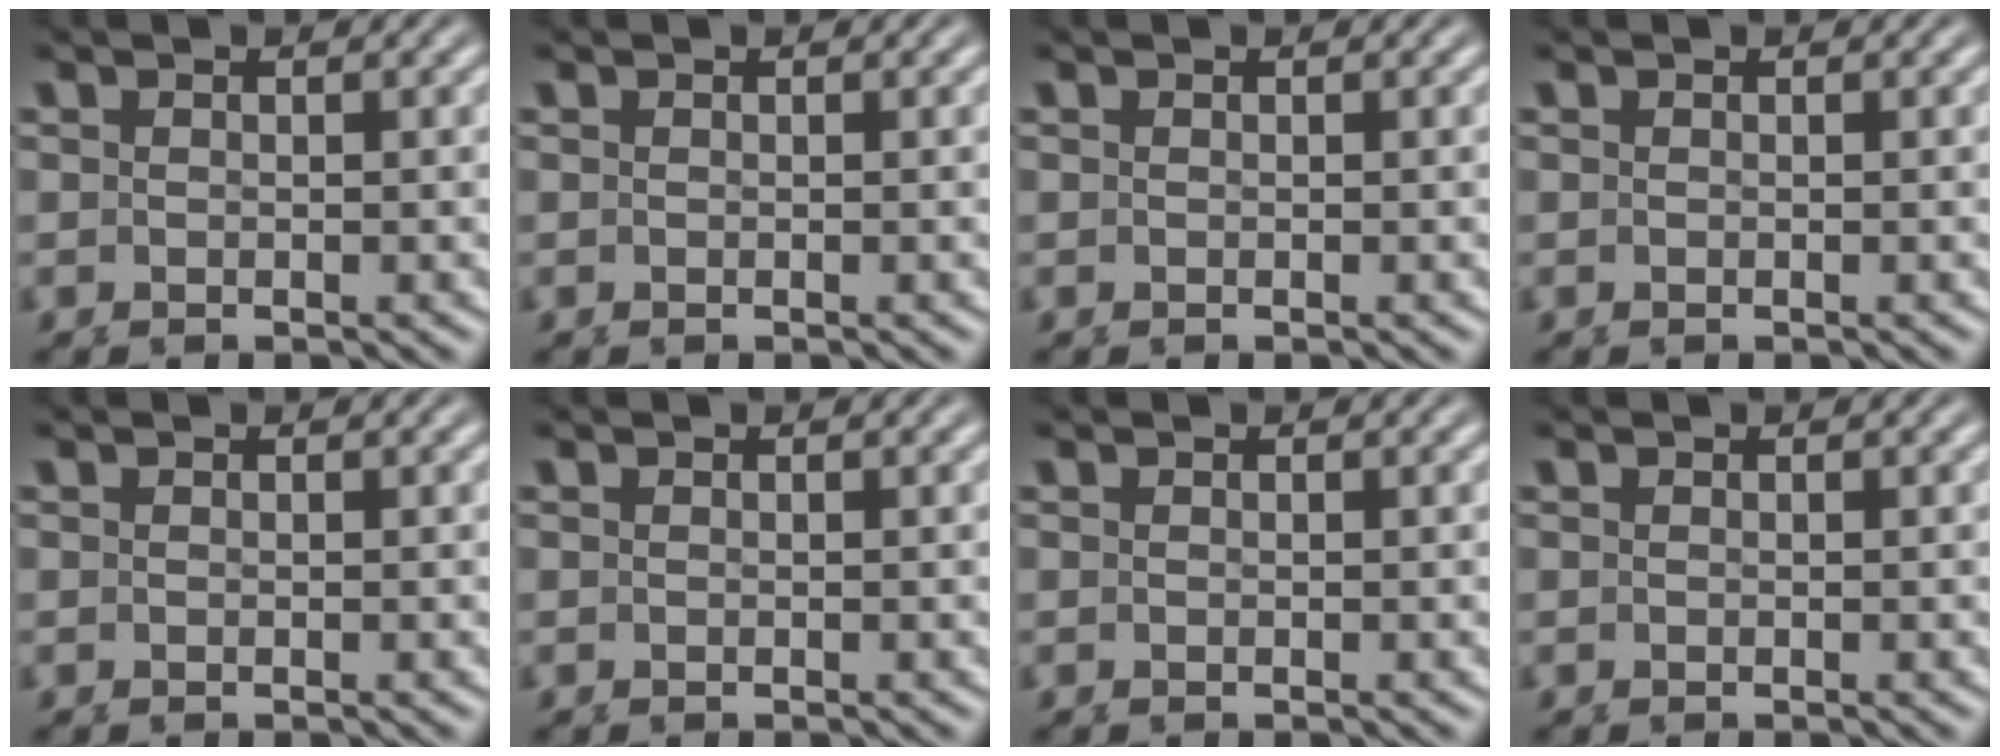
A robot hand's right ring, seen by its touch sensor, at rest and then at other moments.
{"total": 0.0}
{"total": 0.0}
{"total": 0.0}
{"total": 0.0}
{"total": 0.0}
{"total": 0.0}
{"total": 0.0}